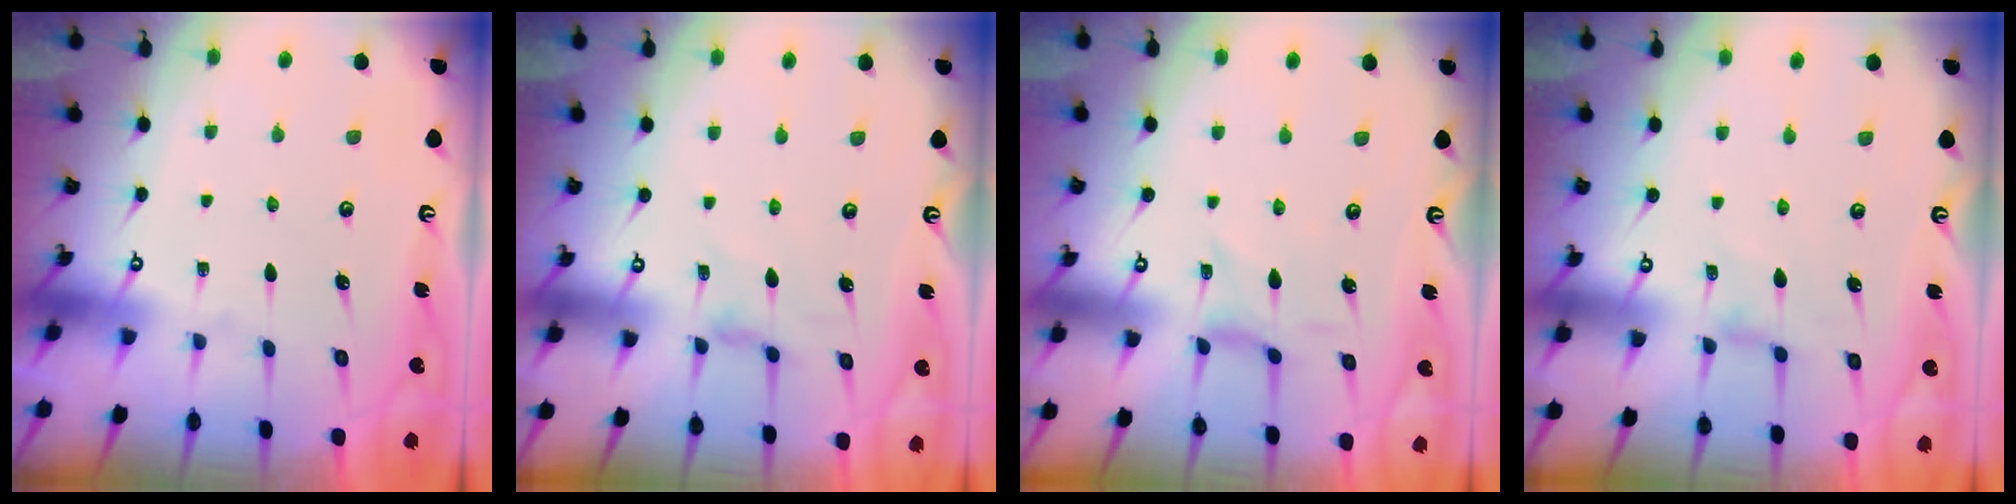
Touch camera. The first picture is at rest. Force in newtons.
{"total": 2.8, "press": 2.8, "slide": 0.3}
{"total": 0.0}
{"total": 1.3, "press": 1.3, "slide": 0.4}